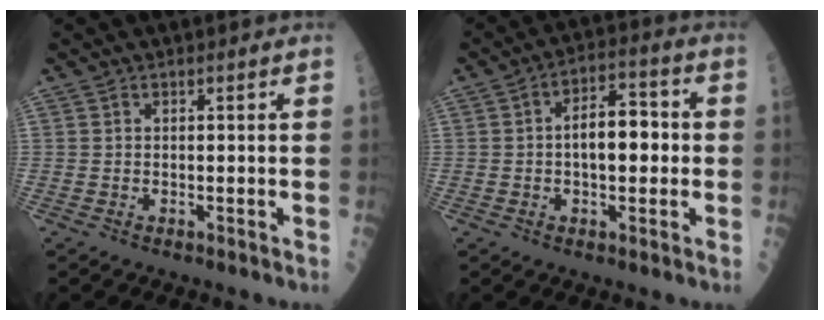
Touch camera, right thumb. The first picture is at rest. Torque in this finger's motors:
{"motor_torque": [0.62, 1.84, 0.83, -0.09, 0.33]}